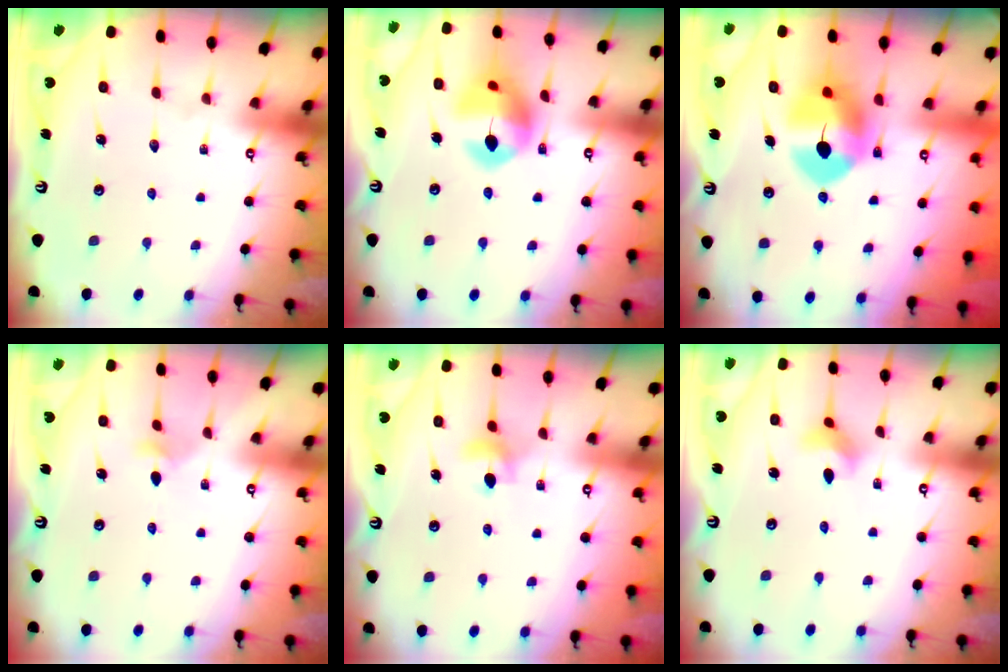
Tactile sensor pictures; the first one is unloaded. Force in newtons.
{"total": 14.8, "press": 14.7, "slide": 1.7}
{"total": 9.8, "press": 9.7, "slide": 1.3}
{"total": 3.3, "press": 3.2, "slide": 0.8}
{"total": 6.6, "press": 6.6, "slide": 1.0}
{"total": 4.3, "press": 4.3, "slide": 0.7}